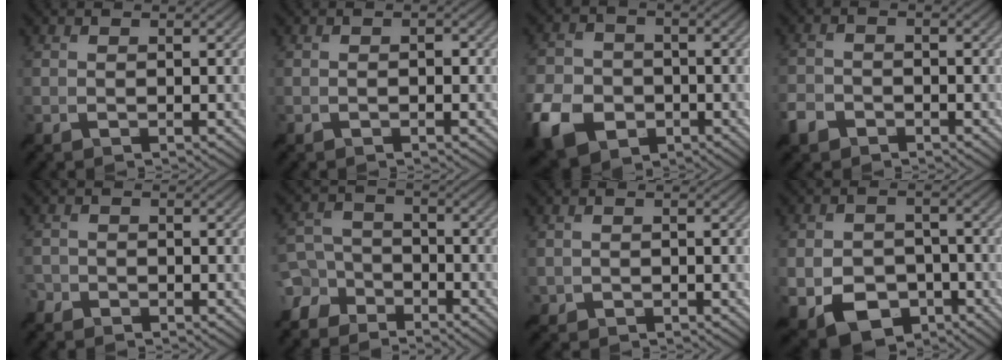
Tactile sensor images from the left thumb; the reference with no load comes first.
{"total": 0.8, "force": [-0.3, 0.2, 0.7], "torque": [-0.013, 0.005, -0.006]}
{"total": 9.5, "force": [-4.5, 6.9, 4.7], "torque": [-0.126, -0.023, -0.095]}
{"total": 3.0, "force": [-2.2, 1.7, 1.2], "torque": [-0.029, -0.003, -0.057]}
{"total": 1.8, "force": [-1.4, 1.1, -0.1], "torque": [0.003, -0.001, -0.038]}
{"total": 8.2, "force": [-5.2, 6.0, 2.0], "torque": [-0.056, -0.013, -0.122]}
{"total": 1.2, "force": [-0.4, 1.2, -0.2], "torque": [0.011, -0.007, -0.011]}
{"total": 8.1, "force": [-3.4, 5.7, 4.6], "torque": [-0.101, -0.021, -0.058]}